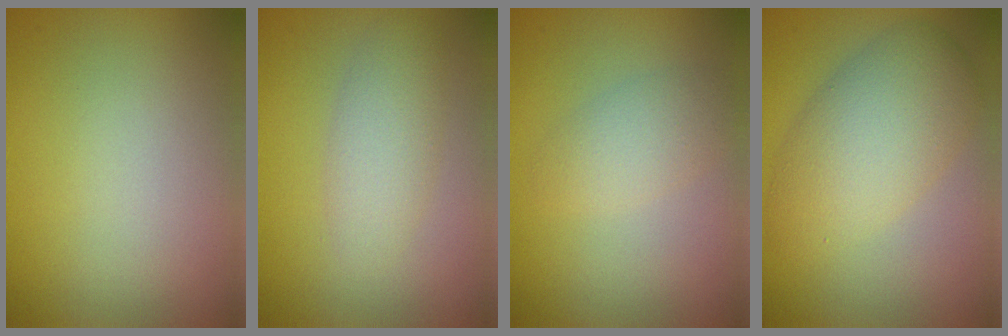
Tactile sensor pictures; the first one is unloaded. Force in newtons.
{"total": 2.7, "press": 2.7, "slide": 0.0}
{"total": 2.4, "press": 2.4, "slide": 0.1}
{"total": 5.8, "press": 5.8, "slide": 0.1}